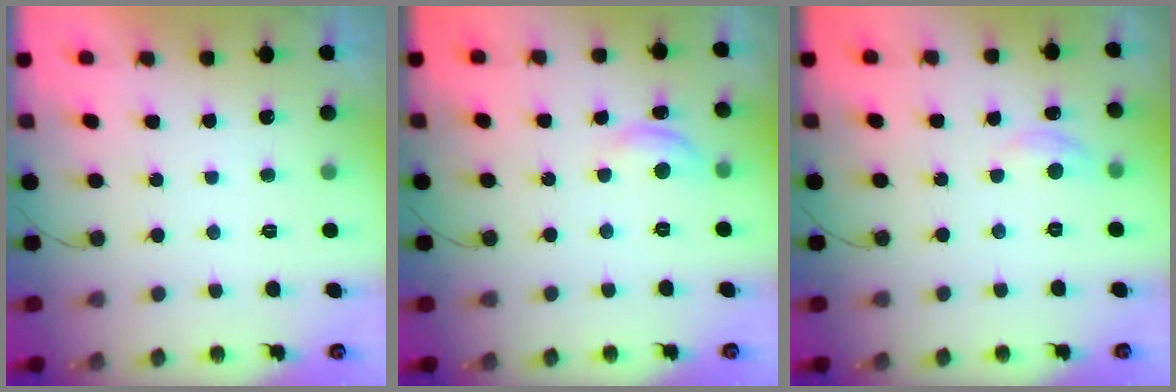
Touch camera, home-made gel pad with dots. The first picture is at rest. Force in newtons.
{"total": 7.7, "press": 7.6, "slide": 0.6}
{"total": 4.6, "press": 4.6, "slide": 0.4}